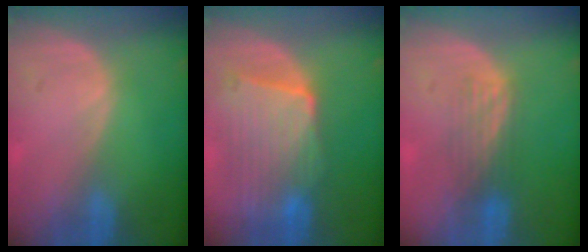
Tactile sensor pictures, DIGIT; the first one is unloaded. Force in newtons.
{"total": 9.7, "press": 8.8, "slide": 4.1}
{"total": 3.5, "press": 3.5, "slide": 0.0}